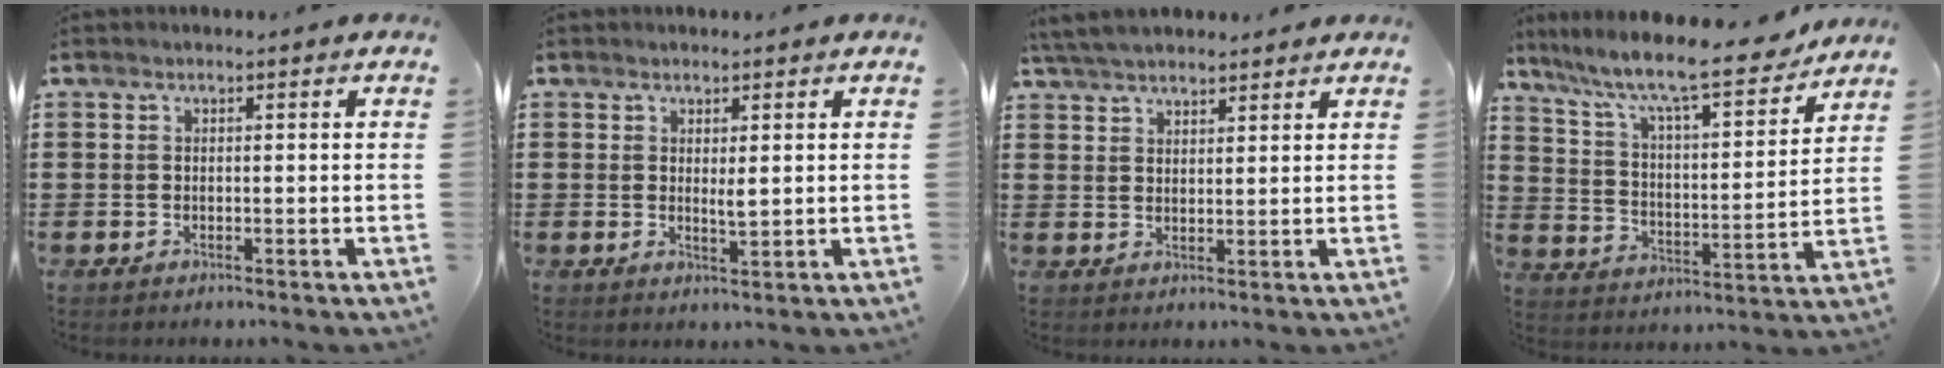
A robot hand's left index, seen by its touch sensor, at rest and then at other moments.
{"total": 2.1, "force": [0.6, 0.6, 2.0], "torque": [-0.032, -0.003, 0.009]}
{"total": 5.0, "force": [4.6, 1.0, 1.7], "torque": [-0.046, -0.003, 0.087]}
{"total": 10.5, "force": [9.0, 0.9, 5.3], "torque": [-0.130, -0.061, 0.147]}